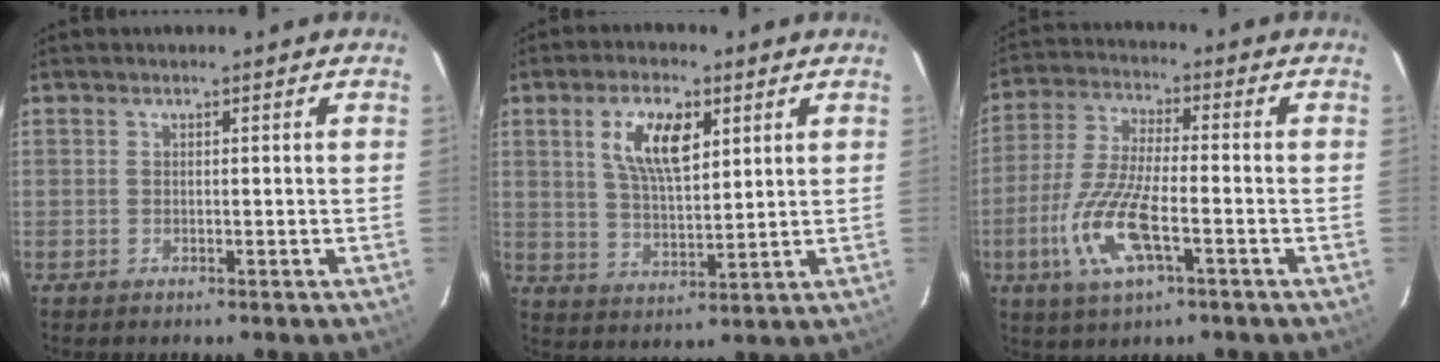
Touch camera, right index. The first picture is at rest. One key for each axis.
{"total": 9.6, "fx": 3.9, "fy": 4.3, "fz": 7.7, "tx": -0.144, "ty": 0.010, "tz": 0.076}
{"total": 12.8, "fx": -4.8, "fy": 3.9, "fz": 11.2, "tx": -0.245, "ty": -0.010, "tz": -0.093}